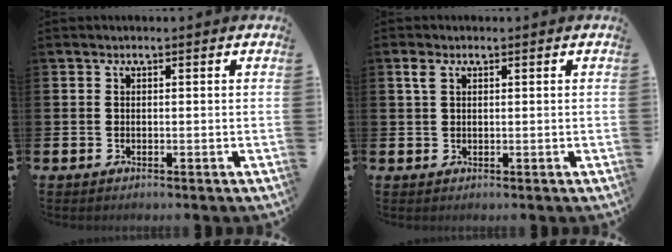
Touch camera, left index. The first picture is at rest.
{"total": 1.9, "force": [1.1, 1.0, 1.1], "torque": [-0.004, -0.004, 0.016]}